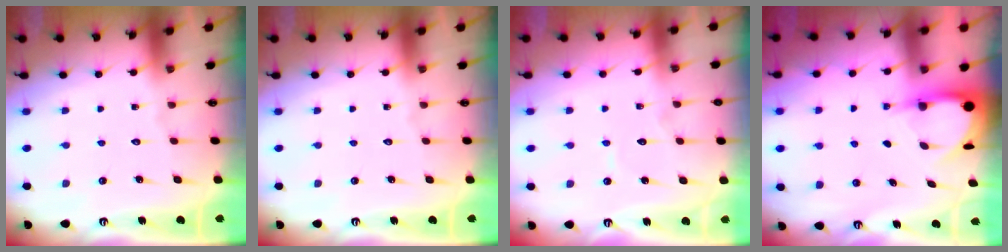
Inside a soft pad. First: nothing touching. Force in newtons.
{"total": 0.0}
{"total": 3.6, "press": 3.6, "slide": 0.3}
{"total": 3.9, "press": 3.9, "slide": 0.6}